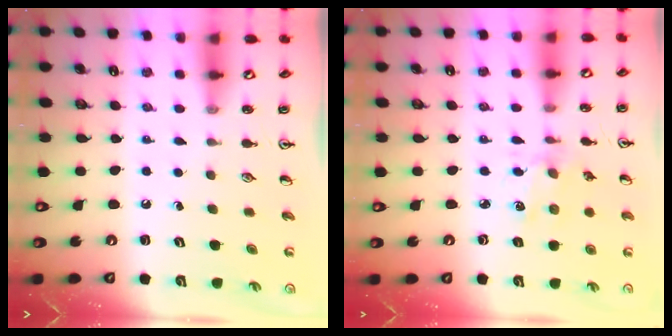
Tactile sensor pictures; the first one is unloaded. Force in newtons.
{"total": 2.1, "press": 2.0, "slide": 0.6}